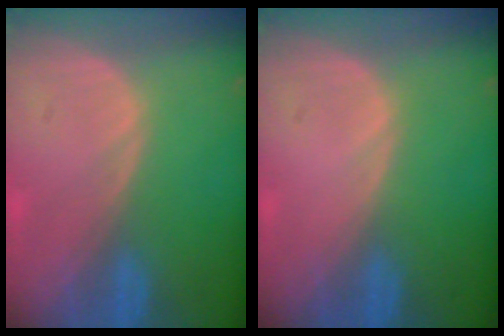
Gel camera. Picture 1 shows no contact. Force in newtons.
{"total": 0.0}